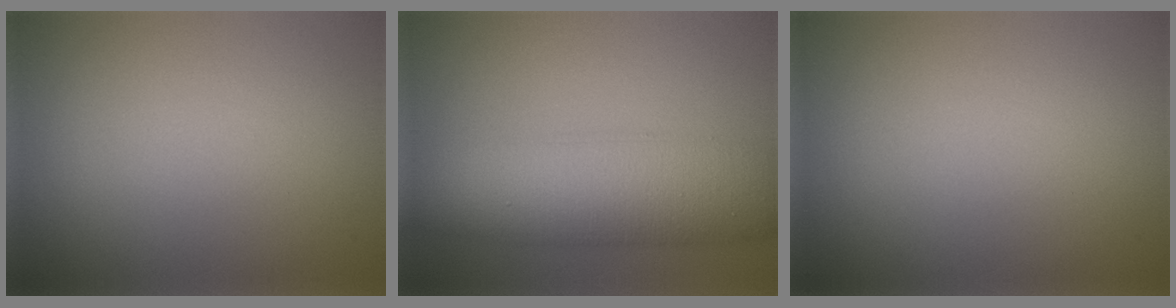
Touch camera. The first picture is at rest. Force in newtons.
{"total": 9.5, "press": 9.5, "slide": 0.3}
{"total": 0.0}